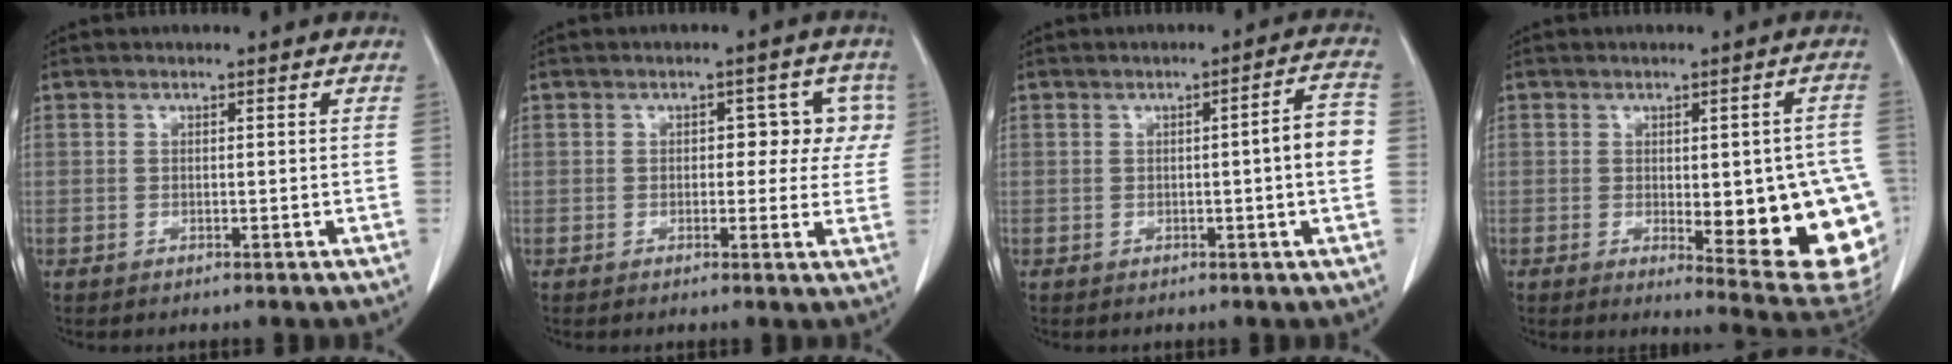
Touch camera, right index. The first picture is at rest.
{"total": 5.1, "force": [1.0, 3.3, 3.8], "torque": [-0.024, 0.023, 0.007]}
{"total": 5.3, "force": [-0.3, 0.1, 5.3], "torque": [-0.067, 0.009, -0.008]}
{"total": 17.4, "force": [-2.7, 4.3, 16.6], "torque": [-0.137, 0.006, -0.007]}